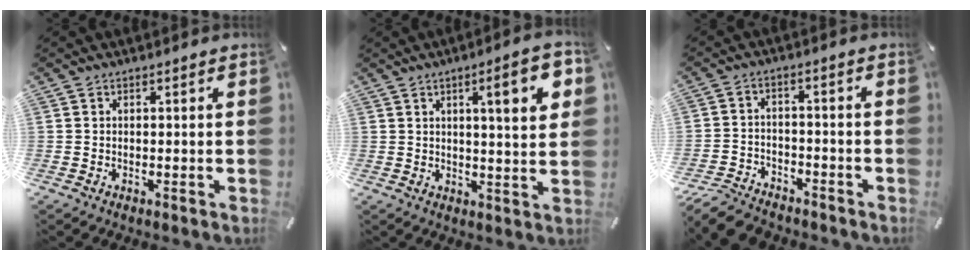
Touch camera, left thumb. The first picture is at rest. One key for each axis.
{"total": 11.2, "fx": 4.3, "fy": 2.2, "fz": 10.1, "tx": -0.139, "ty": -0.013, "tz": 0.058}
{"total": 7.6, "fx": -6.8, "fy": 2.9, "fz": 2.0, "tx": -0.041, "ty": 0.035, "tz": -0.133}